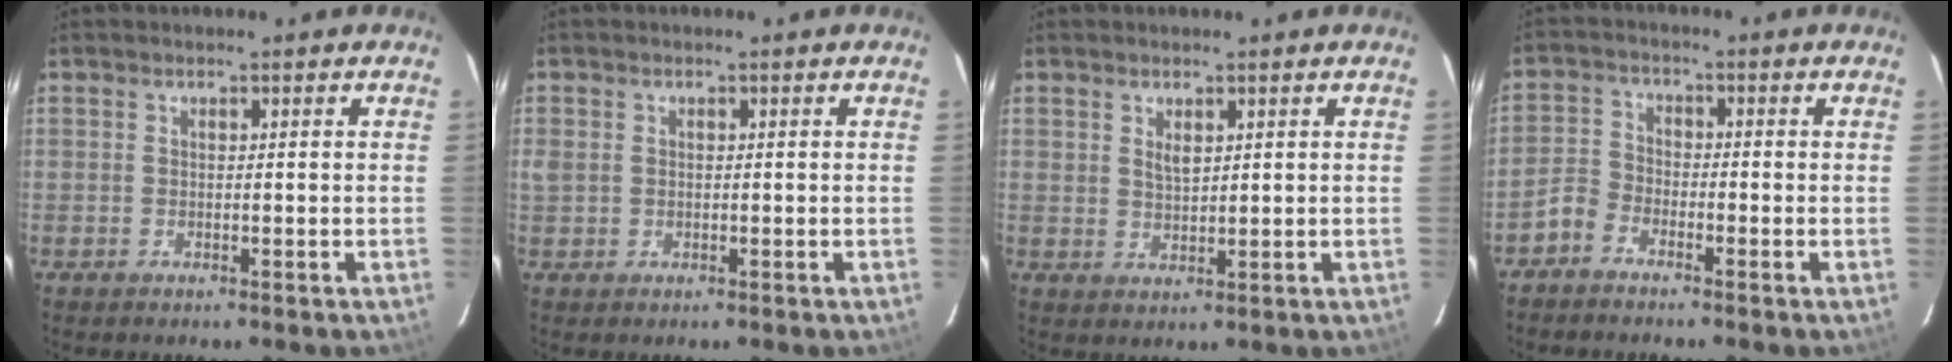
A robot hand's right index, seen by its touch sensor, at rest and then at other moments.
{"total": 2.0, "force": [0.1, 1.8, 0.9], "torque": [-0.019, -0.001, 0.003]}
{"total": 2.5, "force": [1.2, 1.3, 1.7], "torque": [-0.028, 0.000, 0.022]}
{"total": 3.5, "force": [-2.8, 1.9, 0.9], "torque": [-0.017, 0.011, -0.061]}